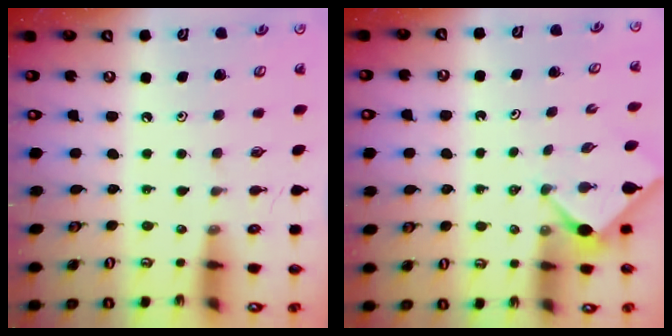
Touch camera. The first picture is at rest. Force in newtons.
{"total": 3.0, "press": 3.0, "slide": 0.3}